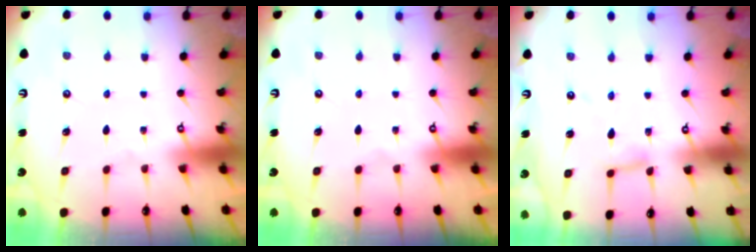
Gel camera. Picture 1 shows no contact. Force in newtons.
{"total": 0.0}
{"total": 2.8, "press": 2.8, "slide": 0.2}